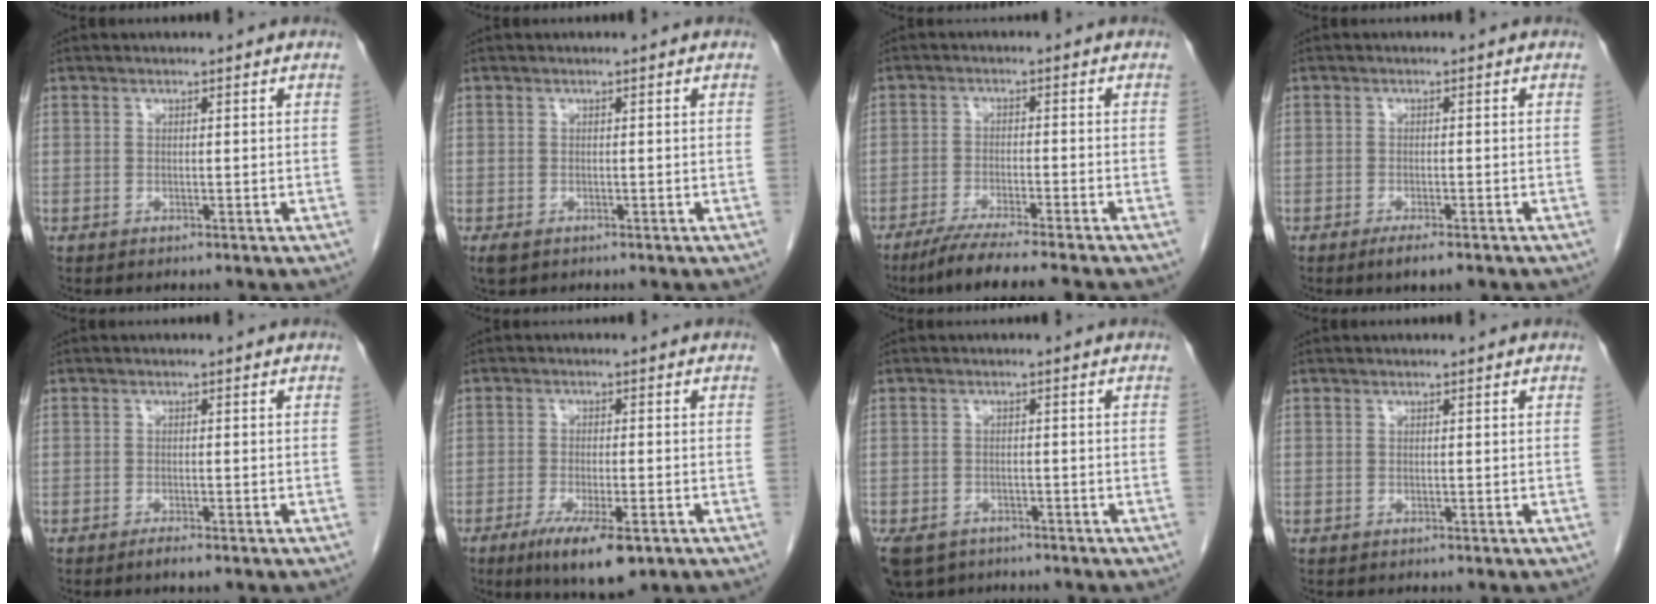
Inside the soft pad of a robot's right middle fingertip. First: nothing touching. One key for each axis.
{"total": 1.7, "fx": -0.9, "fy": 0.9, "fz": 1.1, "tx": -0.027, "ty": -0.004, "tz": -0.010}
{"total": 8.9, "fx": -7.4, "fy": -0.9, "fz": 4.8, "tx": -0.062, "ty": -0.026, "tz": -0.120}
{"total": 3.5, "fx": -2.4, "fy": 0.6, "fz": 2.4, "tx": -0.031, "ty": -0.004, "tz": -0.034}
{"total": 1.4, "fx": -1.1, "fy": 0.1, "fz": 0.9, "tx": -0.019, "ty": -0.003, "tz": -0.018}
{"total": 9.0, "fx": -5.3, "fy": 1.9, "fz": 7.1, "tx": -0.120, "ty": -0.022, "tz": -0.080}
{"total": 7.9, "fx": -5.7, "fy": 4.8, "fz": 2.6, "tx": -0.060, "ty": -0.009, "tz": -0.089}
{"total": 0.0}